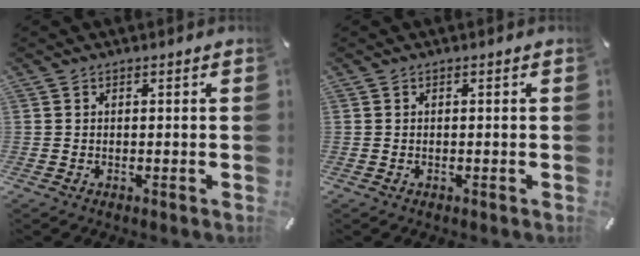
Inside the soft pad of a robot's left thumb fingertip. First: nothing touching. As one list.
[{"total": 0.0}]